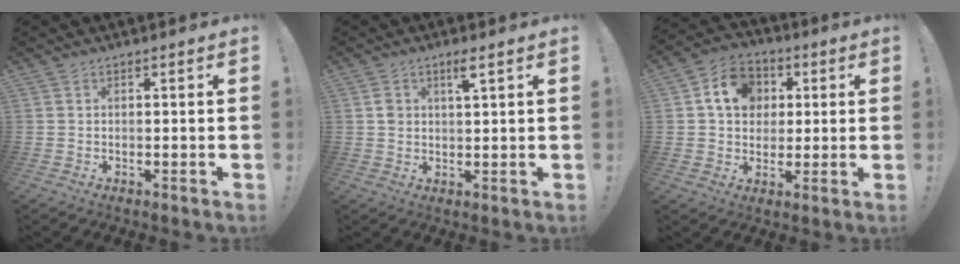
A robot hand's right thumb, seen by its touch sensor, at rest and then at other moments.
{"total": 4.4, "force": [2.1, 2.0, 3.3], "torque": [-0.056, -0.002, 0.036]}
{"total": 12.3, "force": [3.7, 10.2, 5.9], "torque": [-0.092, 0.002, 0.076]}